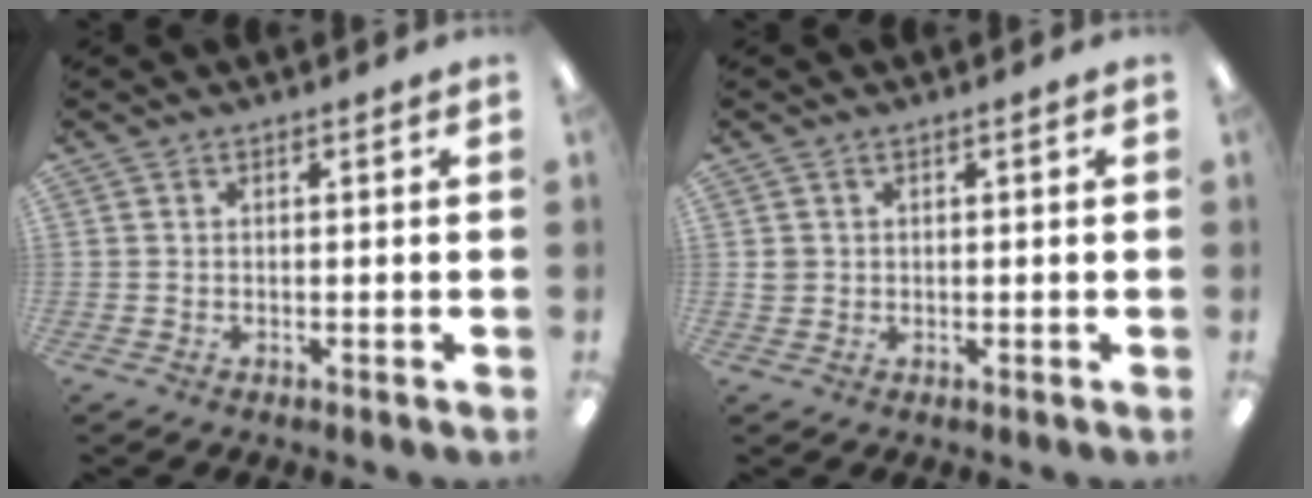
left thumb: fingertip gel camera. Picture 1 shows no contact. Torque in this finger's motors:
{"motor_torque": [-0.03, 0.00, 0.02, -0.01, 0.00]}